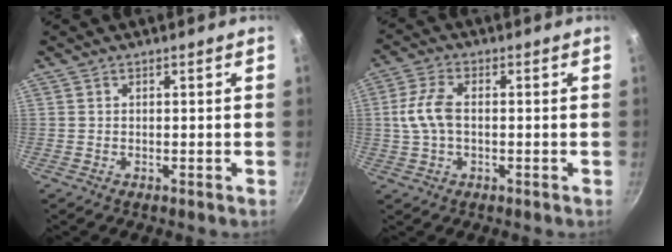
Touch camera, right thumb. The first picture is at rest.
{"total": 7.1, "force": [0.1, 4.2, 5.7], "torque": [-0.118, 0.016, -0.003]}